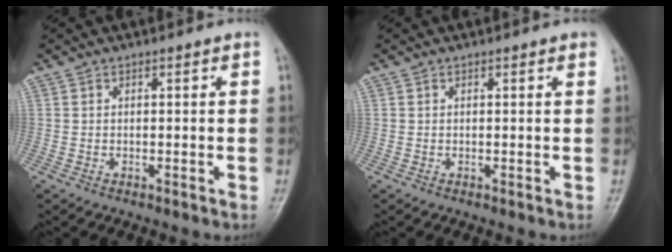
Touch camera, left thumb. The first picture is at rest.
{"total": 1.0, "force": [0.7, 0.1, 0.8], "torque": [-0.009, 0.002, 0.005]}